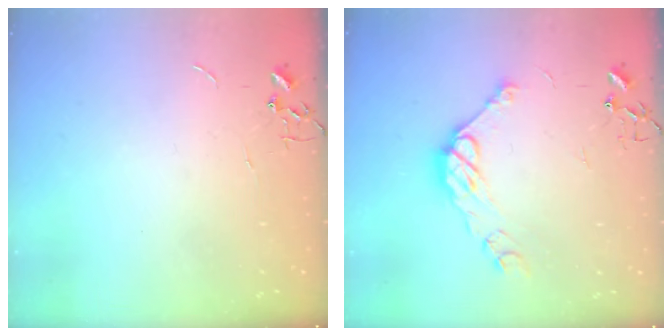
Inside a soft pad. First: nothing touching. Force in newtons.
{"total": 11.4, "press": 11.3, "slide": 0.7}